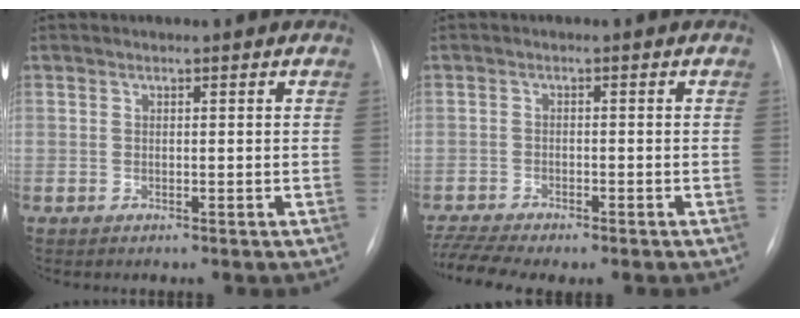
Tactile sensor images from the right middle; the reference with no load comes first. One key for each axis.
{"total": 6.4, "fx": -5.4, "fy": 1.0, "fz": 3.3, "tx": -0.066, "ty": -0.001, "tz": -0.089}